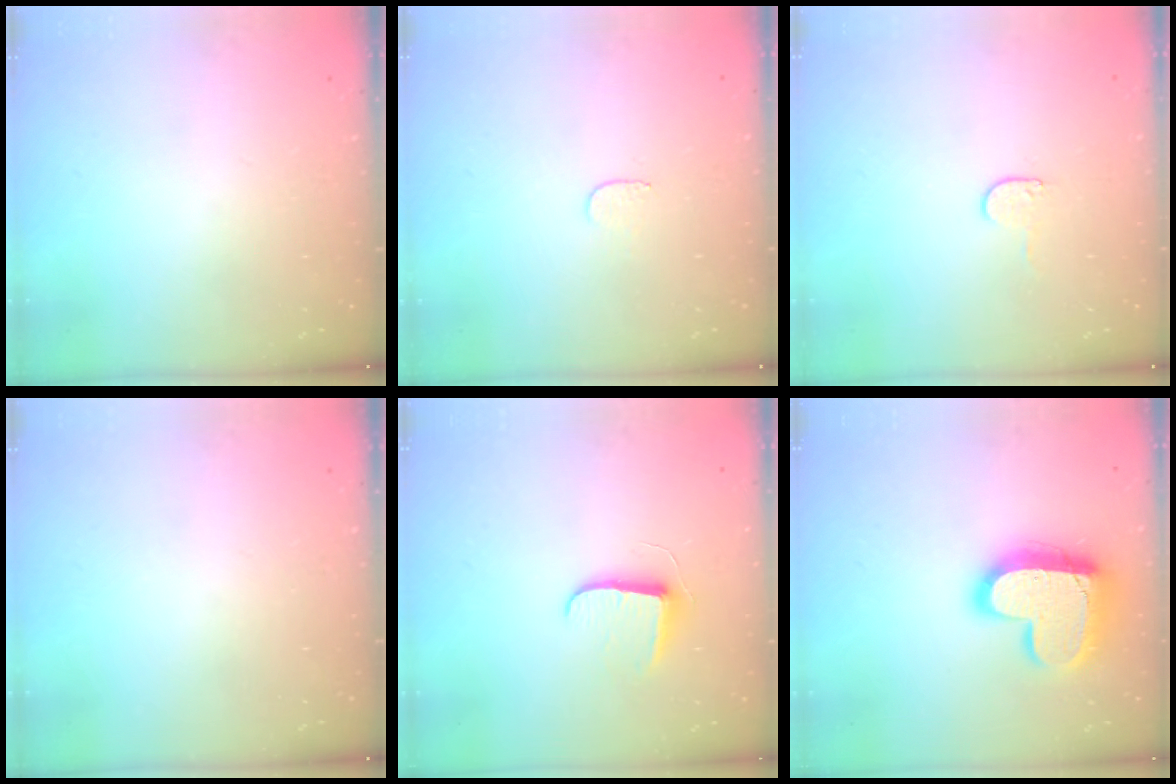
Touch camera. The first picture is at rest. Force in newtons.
{"total": 3.4, "press": 3.4, "slide": 0.2}
{"total": 4.5, "press": 4.5, "slide": 0.5}
{"total": 0.0}
{"total": 7.3, "press": 7.3, "slide": 0.4}
{"total": 18.2, "press": 18.2, "slide": 1.4}